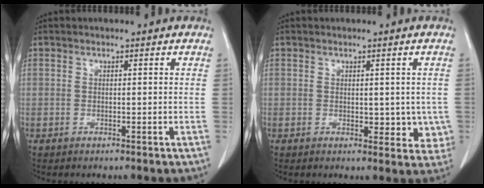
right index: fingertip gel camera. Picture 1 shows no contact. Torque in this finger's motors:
{"motor_torque": [-0.02, 0.04, 0.06, 0.02]}